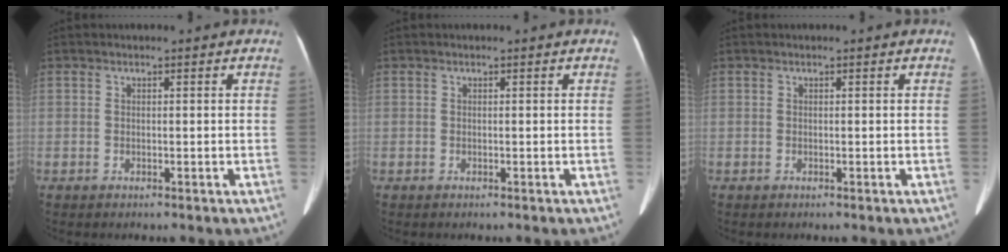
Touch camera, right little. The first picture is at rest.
{"total": 0.0}
{"total": 0.0}